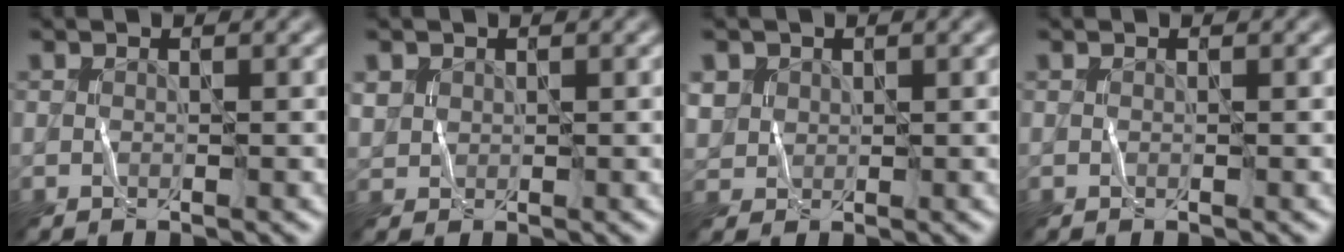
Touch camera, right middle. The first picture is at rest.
{"total": 1.2, "force": [0.7, 0.9, -0.2], "torque": [-0.006, 0.000, 0.014]}
{"total": 1.9, "force": [0.8, 1.7, 0.0], "torque": [-0.023, 0.000, 0.025]}
{"total": 0.0}